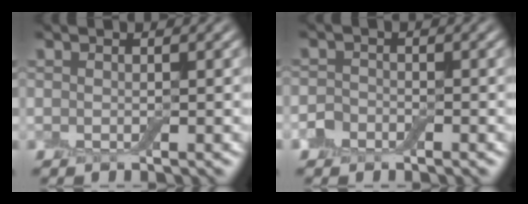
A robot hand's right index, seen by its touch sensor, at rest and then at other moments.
{"total": 1.4, "force": [-0.9, 1.0, 0.4], "torque": [-0.003, 0.004, -0.023]}